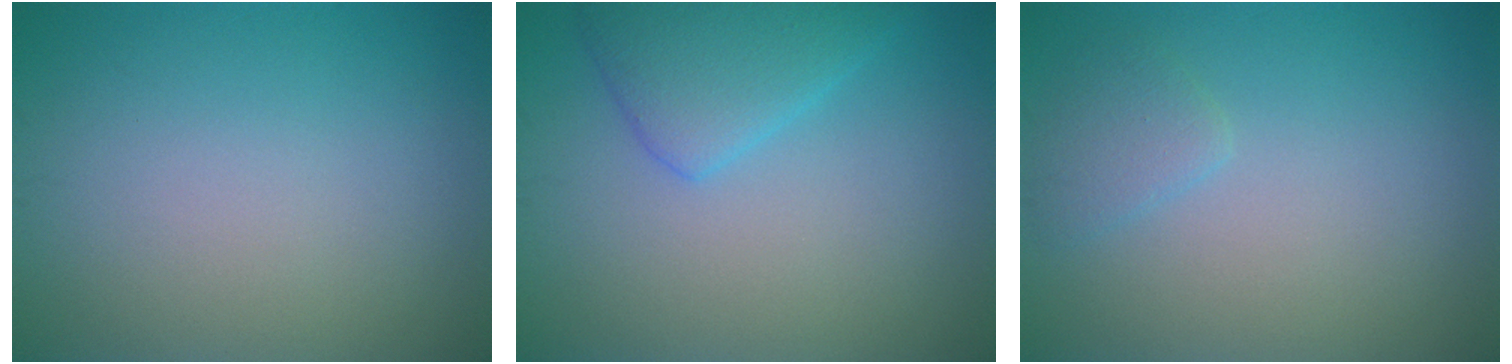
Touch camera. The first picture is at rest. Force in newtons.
{"total": 3.6, "press": 3.6, "slide": 0.3}
{"total": 1.5, "press": 1.5, "slide": 0.1}